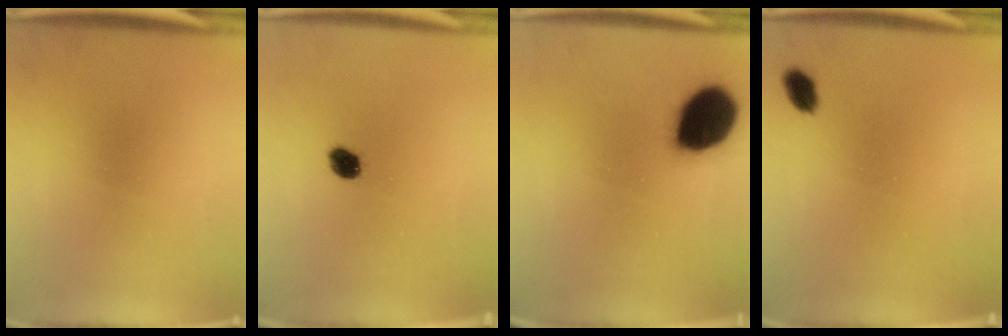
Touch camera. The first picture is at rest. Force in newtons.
{"total": 4.0}
{"total": 19.1}
{"total": 2.8}